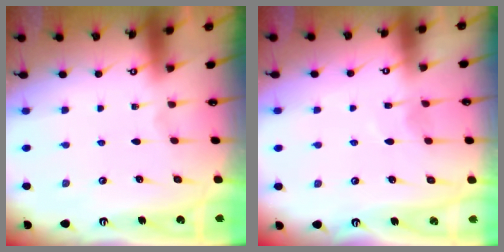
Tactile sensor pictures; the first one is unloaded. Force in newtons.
{"total": 5.2, "press": 5.1, "slide": 0.6}